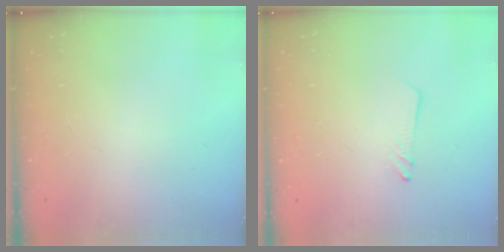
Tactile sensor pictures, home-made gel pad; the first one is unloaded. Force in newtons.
{"total": 1.3, "press": 1.3, "slide": 0.1}